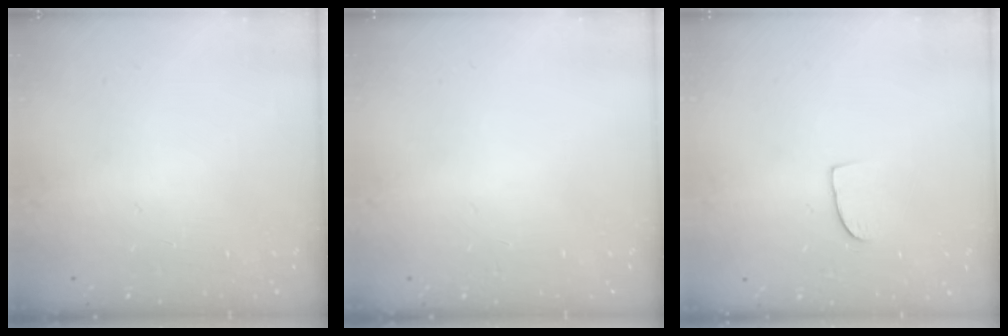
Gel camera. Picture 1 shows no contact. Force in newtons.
{"total": 0.0}
{"total": 6.1, "press": 6.1, "slide": 0.4}